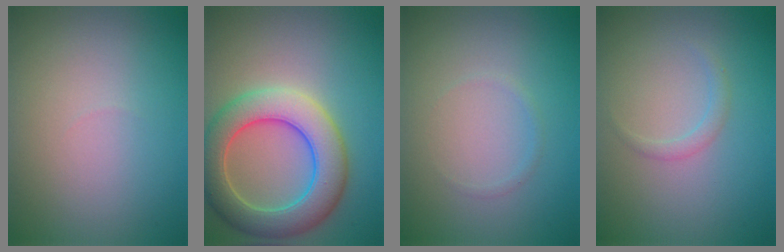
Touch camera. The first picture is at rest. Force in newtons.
{"total": 7.5, "press": 7.5, "slide": 0.7}
{"total": 0.5, "press": 0.5, "slide": 0.0}
{"total": 1.0, "press": 1.0, "slide": 0.1}